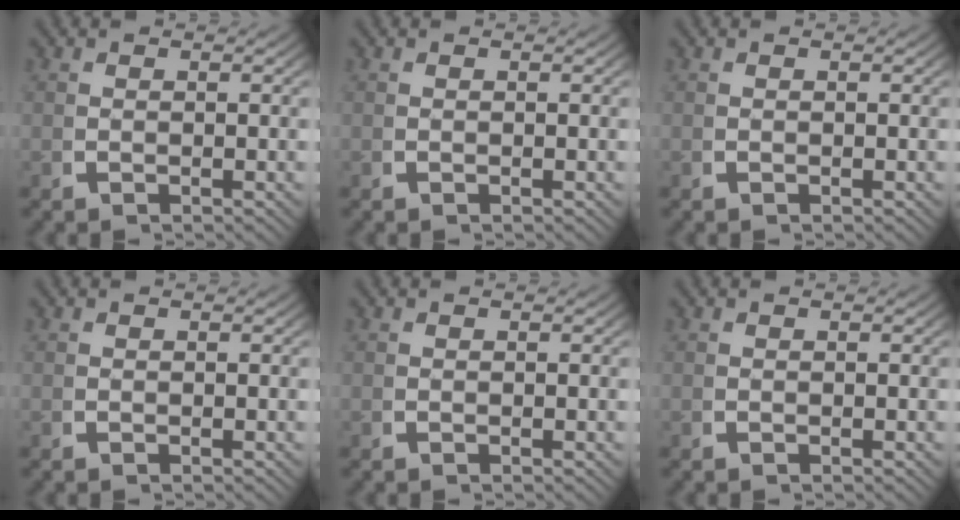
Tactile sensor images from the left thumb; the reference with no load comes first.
{"total": 0.0}
{"total": 0.0}
{"total": 0.0}
{"total": 0.0}
{"total": 0.0}